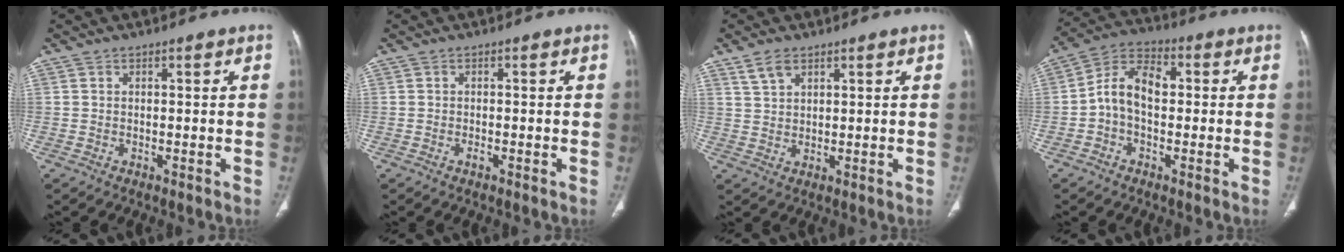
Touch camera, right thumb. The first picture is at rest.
{"total": 0.8, "force": [-0.4, 0.1, 0.6], "torque": [-0.012, 0.000, -0.009]}
{"total": 3.6, "force": [2.5, 1.9, 1.9], "torque": [-0.034, -0.009, 0.055]}
{"total": 8.7, "force": [-0.3, 5.6, 6.7], "torque": [-0.113, 0.034, -0.017]}